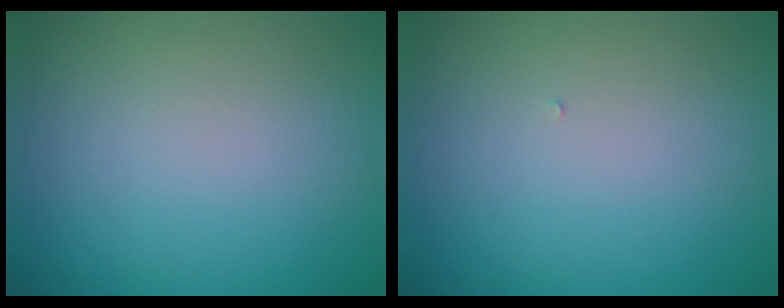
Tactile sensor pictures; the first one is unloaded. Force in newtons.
{"total": 0.0}